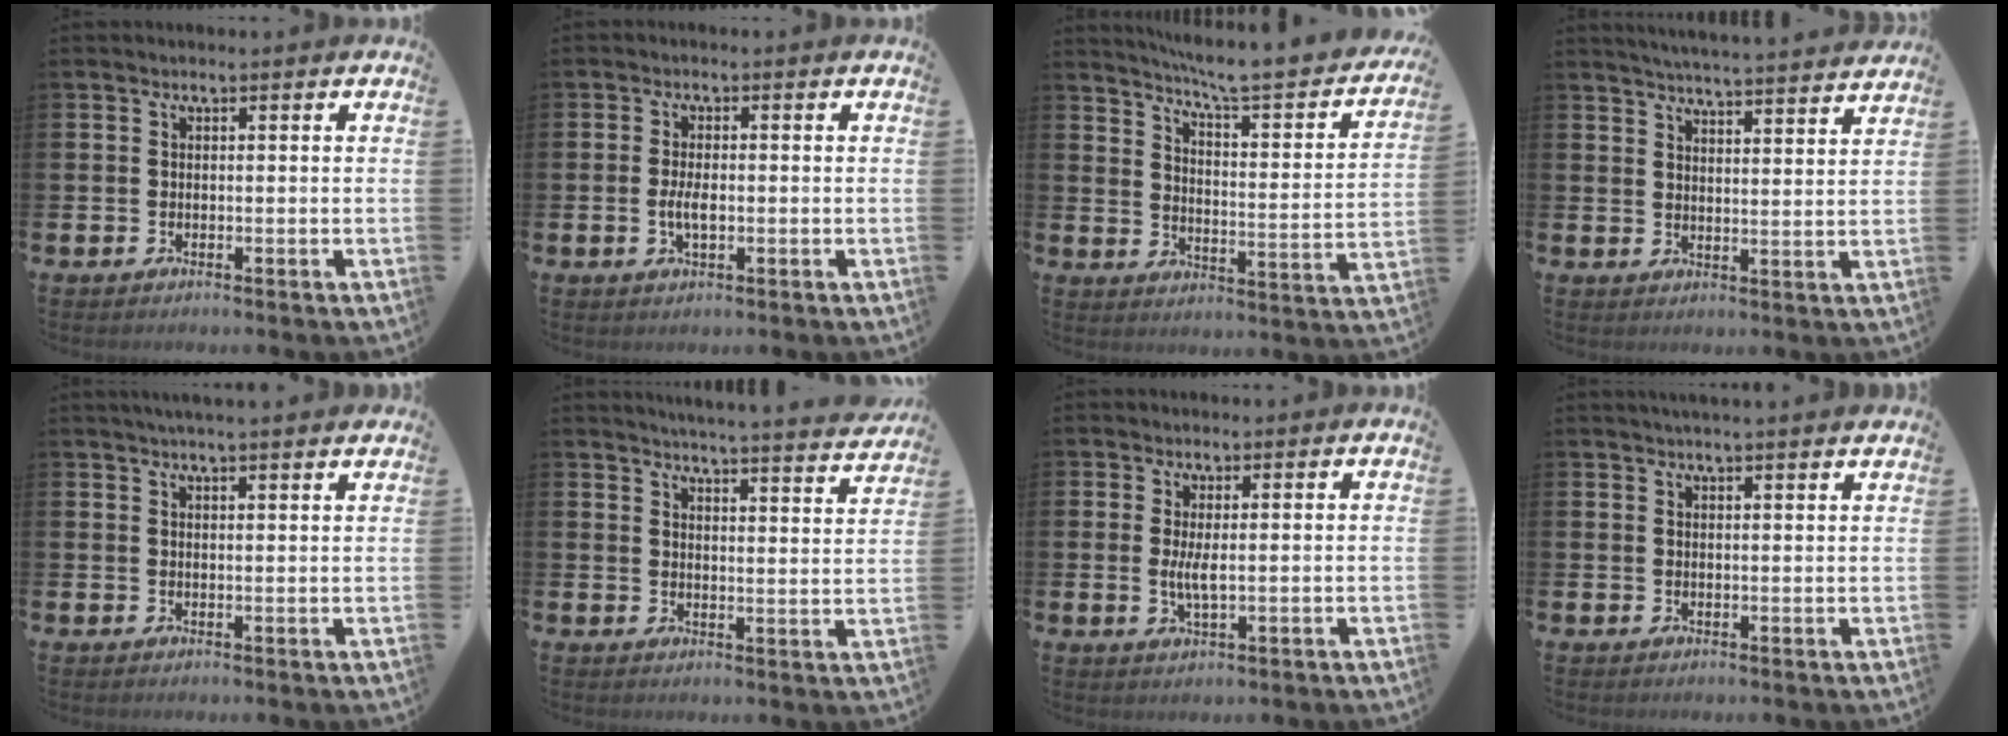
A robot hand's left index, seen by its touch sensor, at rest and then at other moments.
{"total": 2.9, "force": [-0.4, 1.3, 2.6], "torque": [-0.044, -0.001, -0.007]}
{"total": 6.5, "force": [5.8, 0.0, 3.0], "torque": [-0.066, -0.055, 0.087]}
{"total": 5.2, "force": [5.1, -0.7, 0.6], "torque": [-0.021, -0.037, 0.088]}
{"total": 3.0, "force": [2.9, -0.3, 0.8], "torque": [-0.009, -0.012, 0.050]}
{"total": 4.7, "force": [4.6, -0.7, 0.6], "torque": [-0.015, -0.043, 0.076]}
{"total": 2.7, "force": [0.5, 0.7, 2.5], "torque": [-0.046, -0.001, 0.008]}
{"total": 2.3, "force": [2.2, -0.3, 0.4], "torque": [-0.007, -0.009, 0.041]}